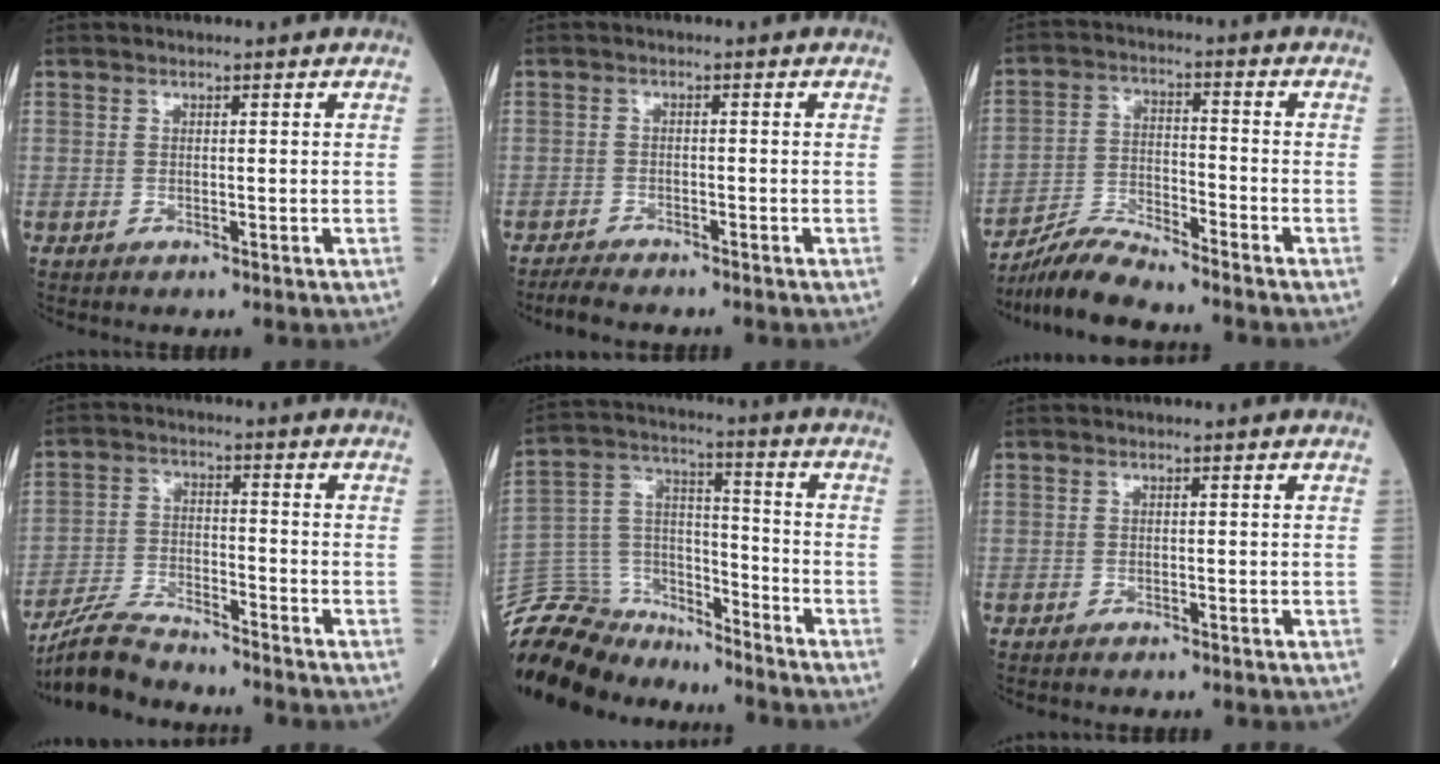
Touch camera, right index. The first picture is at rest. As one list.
[{"total": 3.3, "force": [-3.1, 0.5, 1.1], "torque": [-0.024, -0.010, -0.053]}, {"total": 7.6, "force": [-7.3, 0.0, 2.2], "torque": [-0.050, -0.010, -0.139]}, {"total": 8.0, "force": [-7.6, 0.7, 2.2], "torque": [-0.047, -0.014, -0.144]}, {"total": 15.7, "force": [-14.9, 4.6, 1.7], "torque": [-0.042, 0.053, -0.264]}, {"total": 0.8, "force": [-0.7, 0.2, 0.3], "torque": [-0.009, -0.001, -0.012]}]